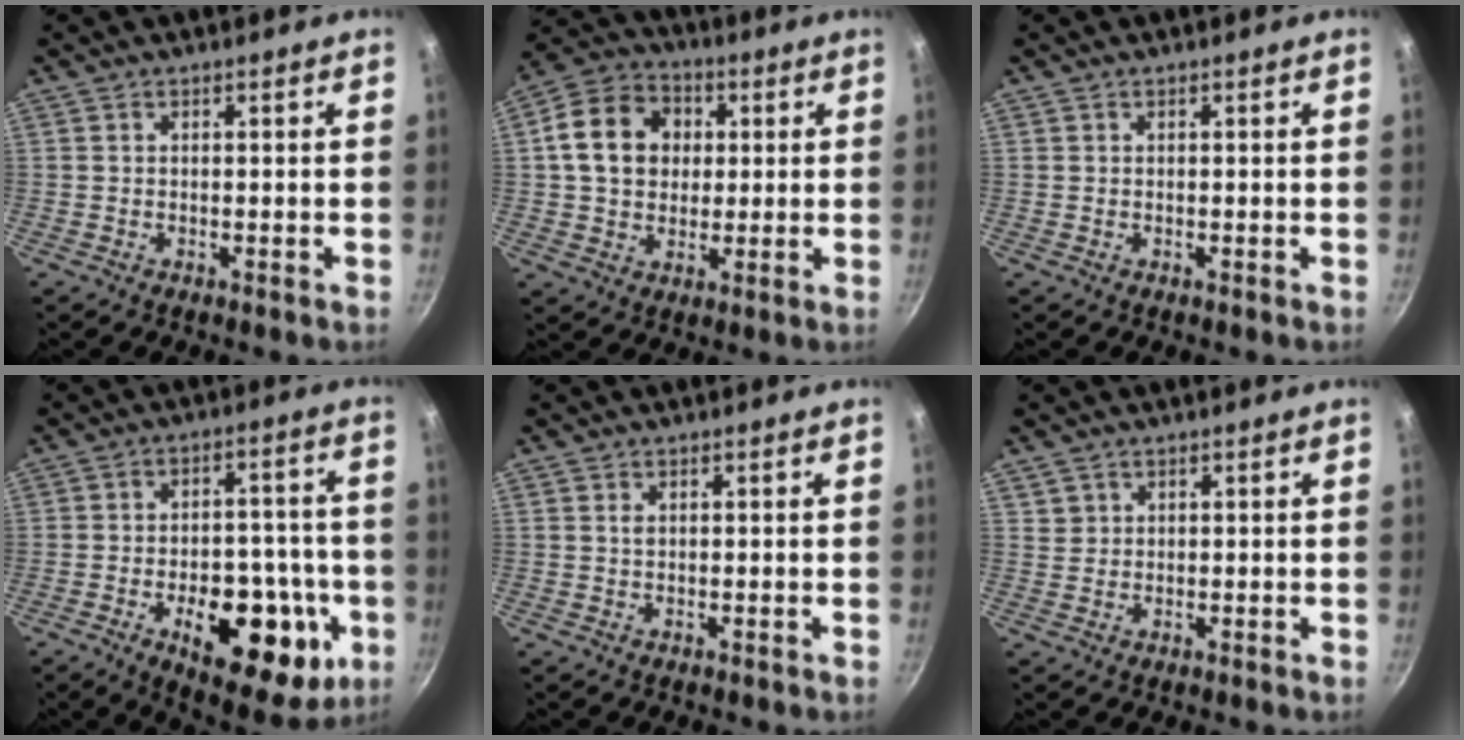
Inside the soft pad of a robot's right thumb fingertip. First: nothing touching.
{"total": 13.5, "force": [2.4, 10.9, 7.6], "torque": [-0.111, 0.016, 0.027]}
{"total": 0.0}
{"total": 21.2, "force": [-7.0, 10.9, 16.8], "torque": [-0.170, 0.022, -0.088]}
{"total": 1.0, "force": [0.3, 0.6, 0.6], "torque": [-0.011, 0.001, 0.004]}
{"total": 1.6, "force": [0.7, 1.4, 0.2], "torque": [0.012, 0.009, 0.013]}